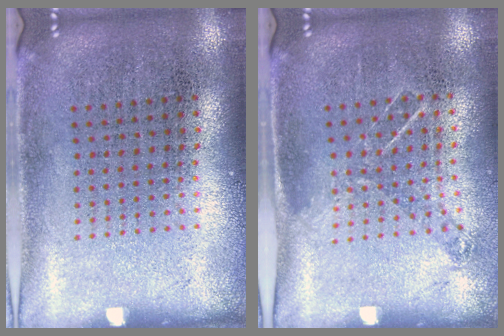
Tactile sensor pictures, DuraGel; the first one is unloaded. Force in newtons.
{"total": 0.9, "press": 0.9, "slide": 0.1}